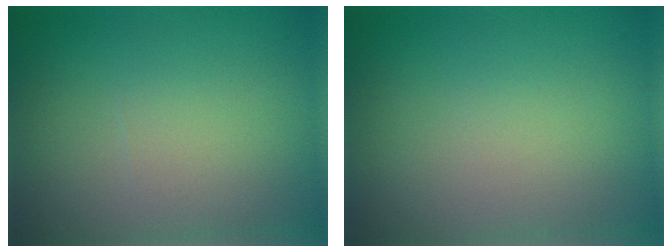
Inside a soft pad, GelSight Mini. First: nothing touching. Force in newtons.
{"total": 0.0}